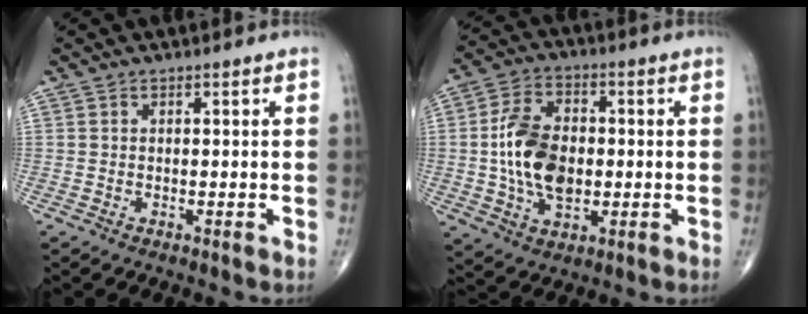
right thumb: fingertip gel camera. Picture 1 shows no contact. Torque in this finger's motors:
{"motor_torque": [2.00, 1.98, 1.05, -0.38, 0.21]}